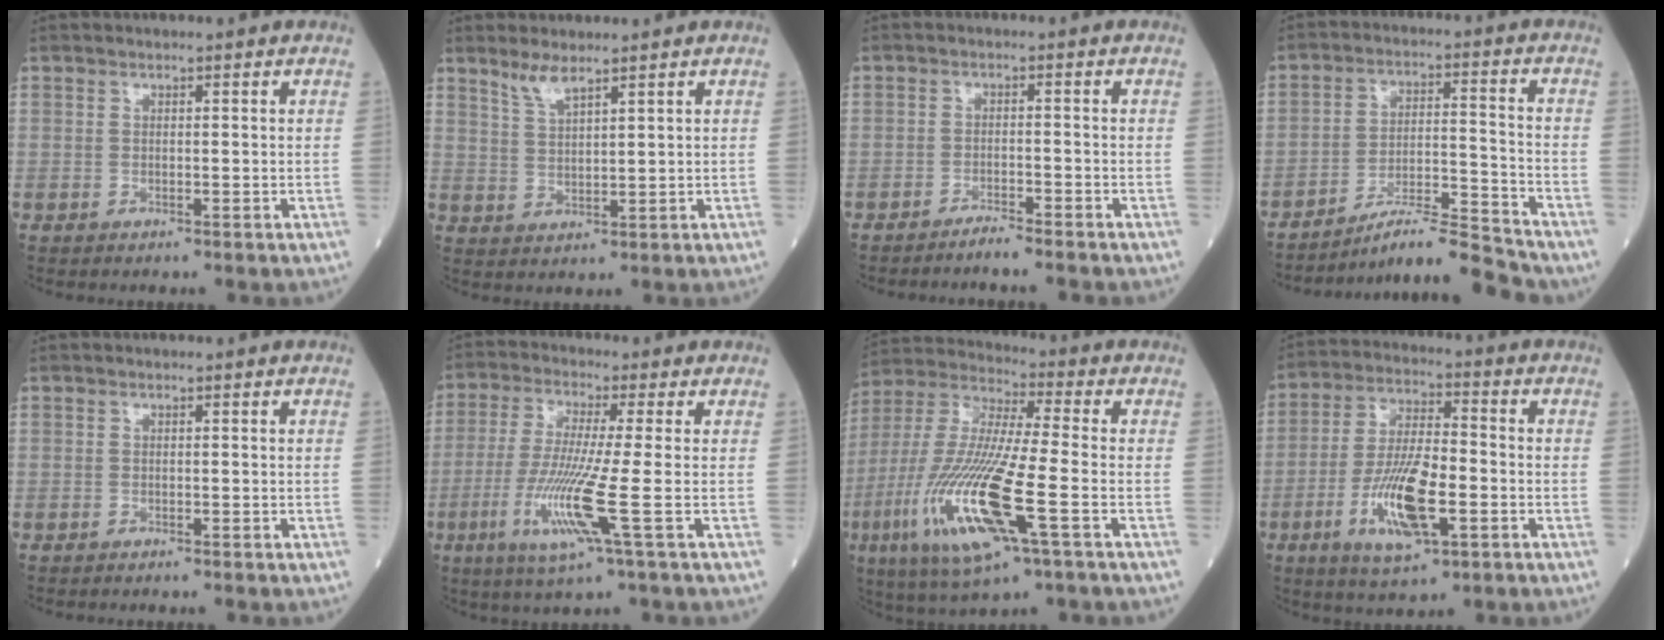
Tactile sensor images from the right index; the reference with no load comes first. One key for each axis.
{"total": 3.4, "fx": 2.8, "fy": 0.2, "fz": 1.9, "tx": -0.044, "ty": -0.005, "tz": 0.059}
{"total": 3.0, "fx": -2.9, "fy": -0.4, "fz": 0.9, "tx": -0.014, "ty": -0.005, "tz": -0.045}
{"total": 10.1, "fx": -9.8, "fy": -0.5, "fz": 2.6, "tx": -0.040, "ty": 0.019, "tz": -0.170}
{"total": 1.2, "fx": -1.1, "fy": 0.0, "fz": 0.5, "tx": -0.006, "ty": 0.000, "tz": -0.015}
{"total": 10.5, "fx": -3.2, "fy": -1.1, "fz": 9.9, "tx": -0.207, "ty": -0.026, "tz": -0.070}
{"total": 19.5, "fx": -6.5, "fy": 2.2, "fz": 18.2, "tx": -0.401, "ty": -0.029, "tz": -0.121}
{"total": 12.3, "fx": -4.2, "fy": 3.2, "fz": 11.2, "tx": -0.219, "ty": -0.007, "tz": -0.074}